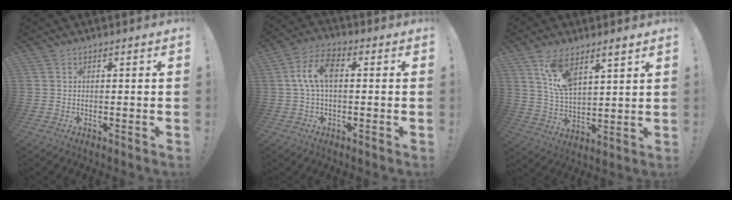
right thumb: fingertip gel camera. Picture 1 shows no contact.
{"total": 8.9, "force": [0.6, 4.9, 7.5], "torque": [-0.151, 0.009, 0.012]}
{"total": 10.7, "force": [7.0, 4.6, 6.7], "torque": [-0.119, -0.027, 0.131]}